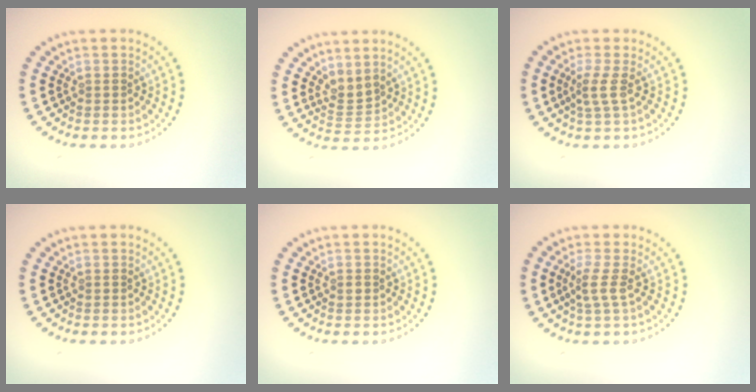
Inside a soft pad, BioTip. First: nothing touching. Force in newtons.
{"total": 1.8, "press": 1.4, "slide": 1.2}
{"total": 1.8, "press": 1.3, "slide": 1.3}
{"total": 0.0}
{"total": 0.6, "press": 0.5, "slide": 0.2}
{"total": 1.9, "press": 1.4, "slide": 1.3}